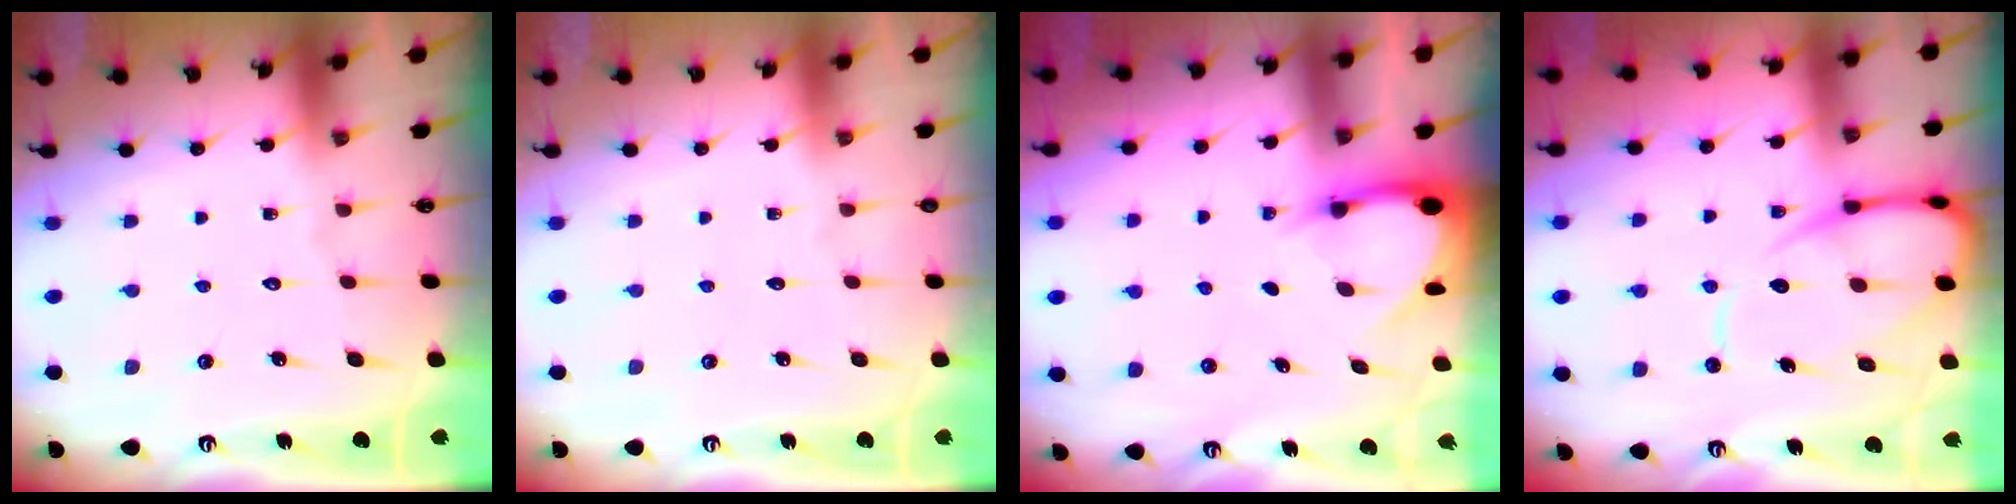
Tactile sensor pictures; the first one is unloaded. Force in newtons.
{"total": 0.0}
{"total": 3.6, "press": 3.5, "slide": 0.4}
{"total": 10.2, "press": 10.1, "slide": 1.3}